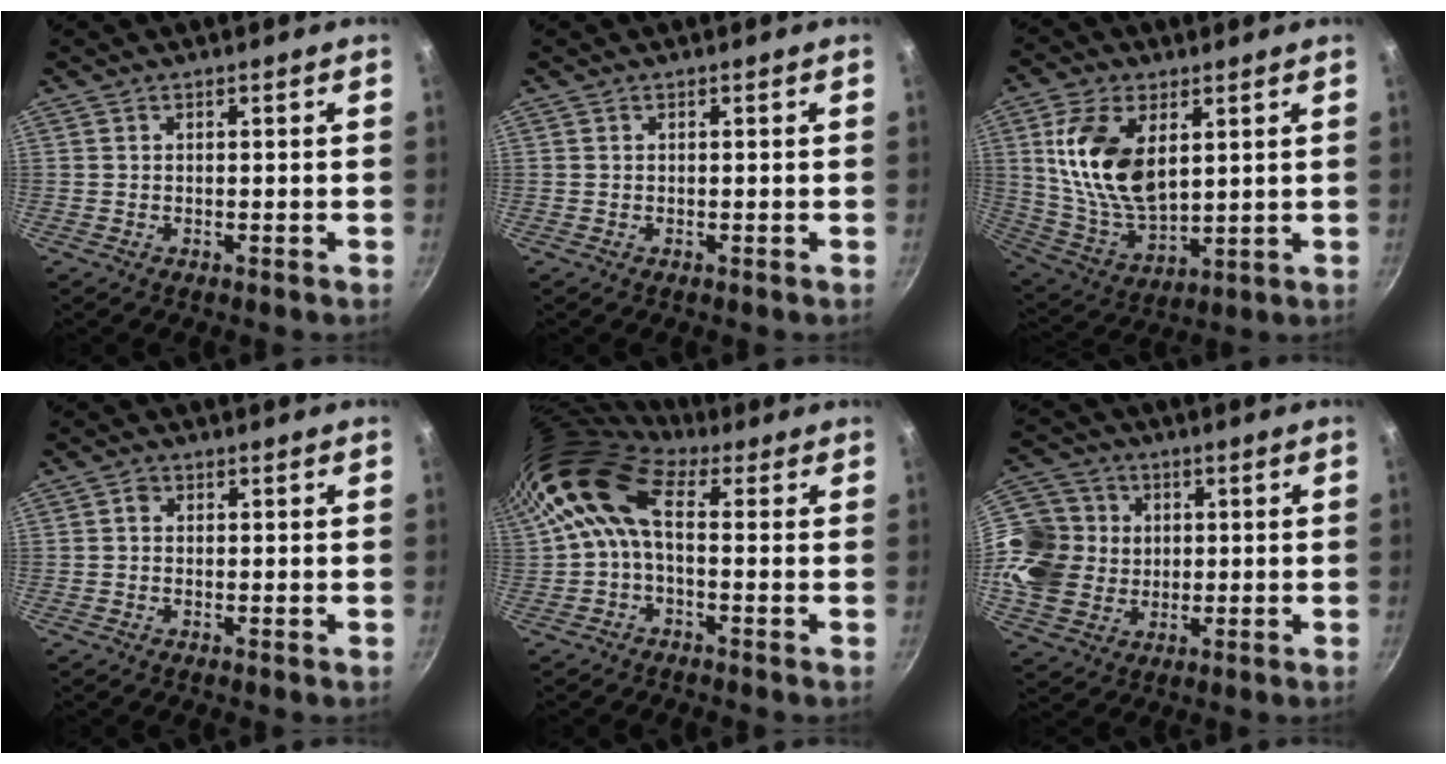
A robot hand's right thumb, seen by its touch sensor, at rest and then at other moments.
{"total": 0.0}
{"total": 16.3, "force": [4.5, 9.2, 12.6], "torque": [-0.229, -0.026, 0.099]}
{"total": 1.5, "force": [0.1, 1.2, 0.8], "torque": [-0.011, 0.003, -0.004]}
{"total": 10.9, "force": [2.4, 5.9, 8.9], "torque": [-0.161, 0.019, 0.028]}
{"total": 17.5, "force": [2.2, 15.3, 8.1], "torque": [-0.166, 0.016, 0.042]}